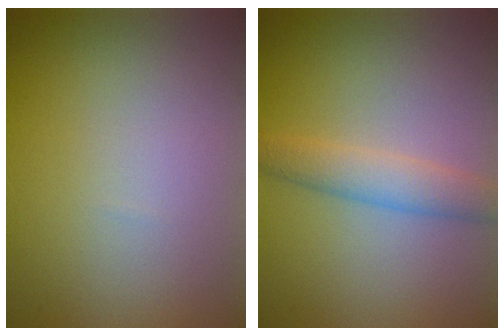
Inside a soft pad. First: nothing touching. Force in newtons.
{"total": 2.9, "press": 2.9, "slide": 0.2}